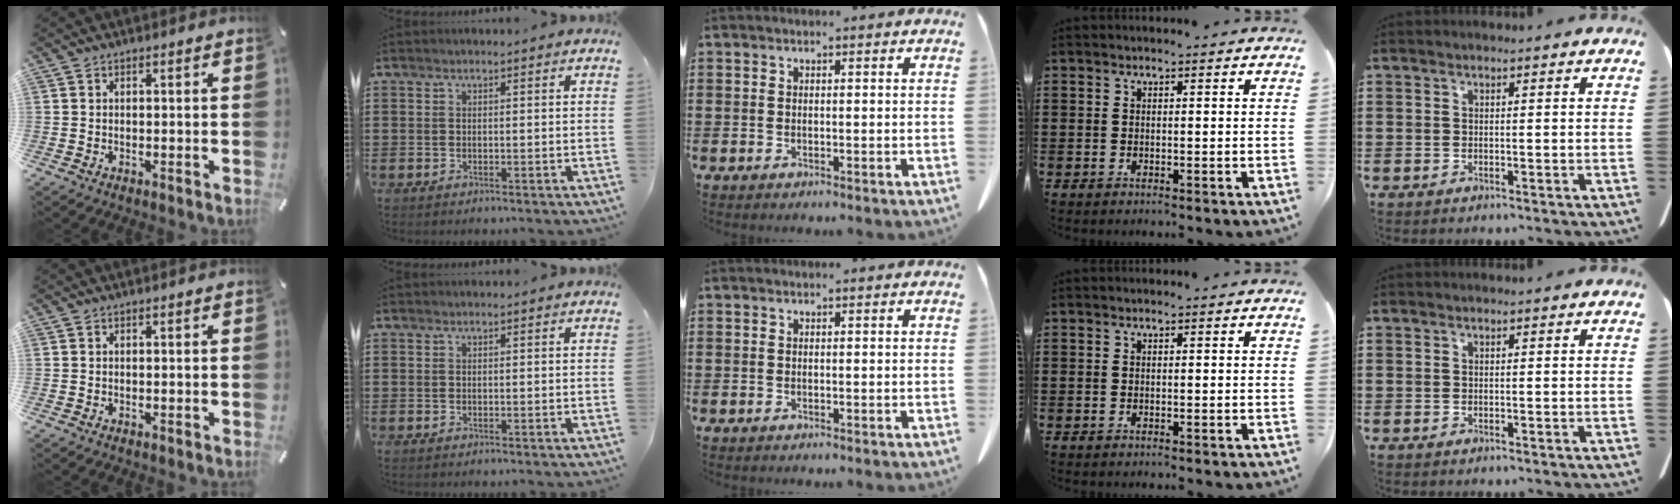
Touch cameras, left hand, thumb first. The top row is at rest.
{}